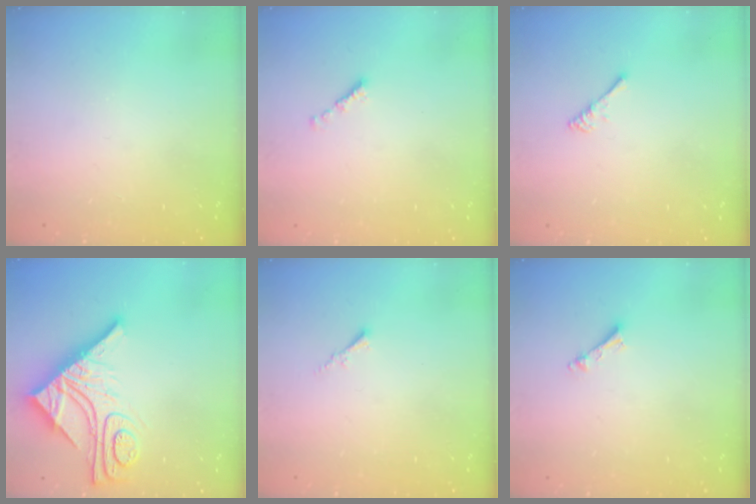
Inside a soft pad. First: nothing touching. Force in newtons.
{"total": 0.7, "press": 0.5, "slide": 0.4}
{"total": 2.5, "press": 2.5, "slide": 0.4}
{"total": 16.8, "press": 16.8, "slide": 1.5}
{"total": 0.5, "press": 0.4, "slide": 0.3}
{"total": 3.4, "press": 3.3, "slide": 0.2}